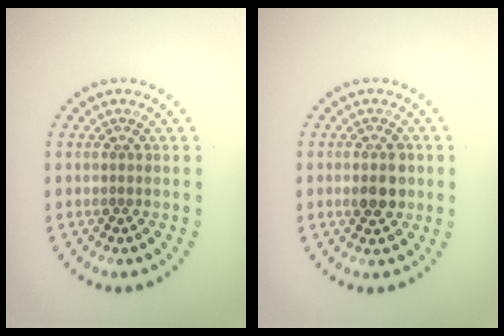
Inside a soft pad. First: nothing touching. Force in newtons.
{"total": 3.0, "press": 2.9, "slide": 0.2}